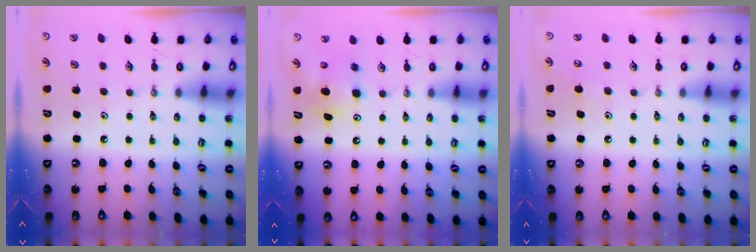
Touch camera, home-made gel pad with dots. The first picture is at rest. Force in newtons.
{"total": 7.0, "press": 6.9, "slide": 1.4}
{"total": 4.3, "press": 4.2, "slide": 0.9}